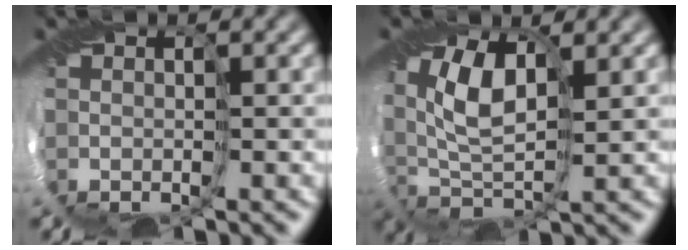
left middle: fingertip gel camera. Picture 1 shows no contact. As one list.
[{"total": 6.5, "force": [1.4, 3.8, 5.1], "torque": [-0.126, 0.006, 0.020]}]